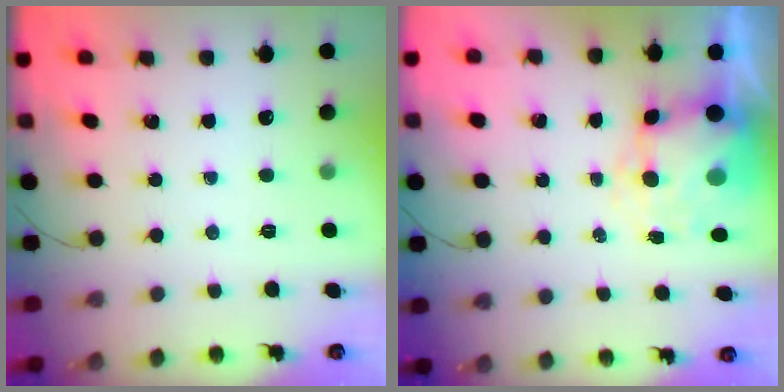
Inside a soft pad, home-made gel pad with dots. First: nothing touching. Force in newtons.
{"total": 8.6, "press": 8.4, "slide": 2.0}